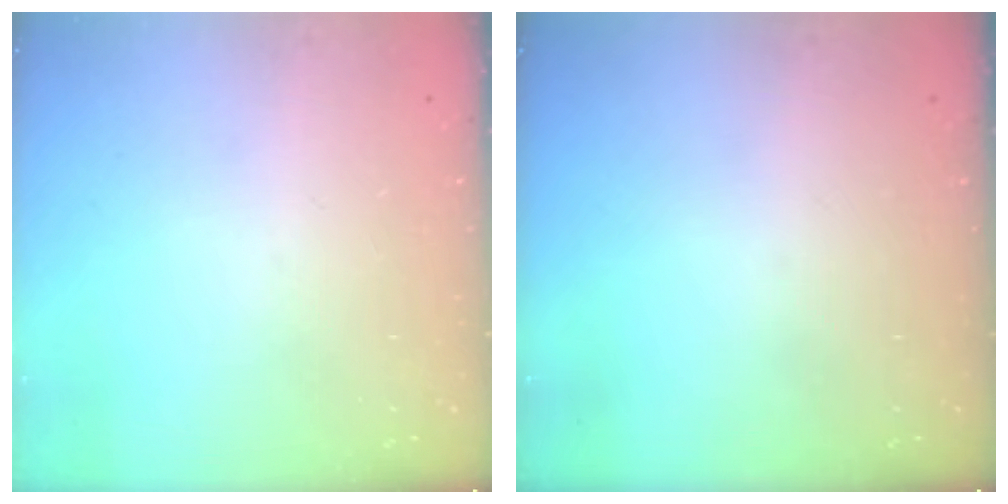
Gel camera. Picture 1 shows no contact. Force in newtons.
{"total": 0.0}